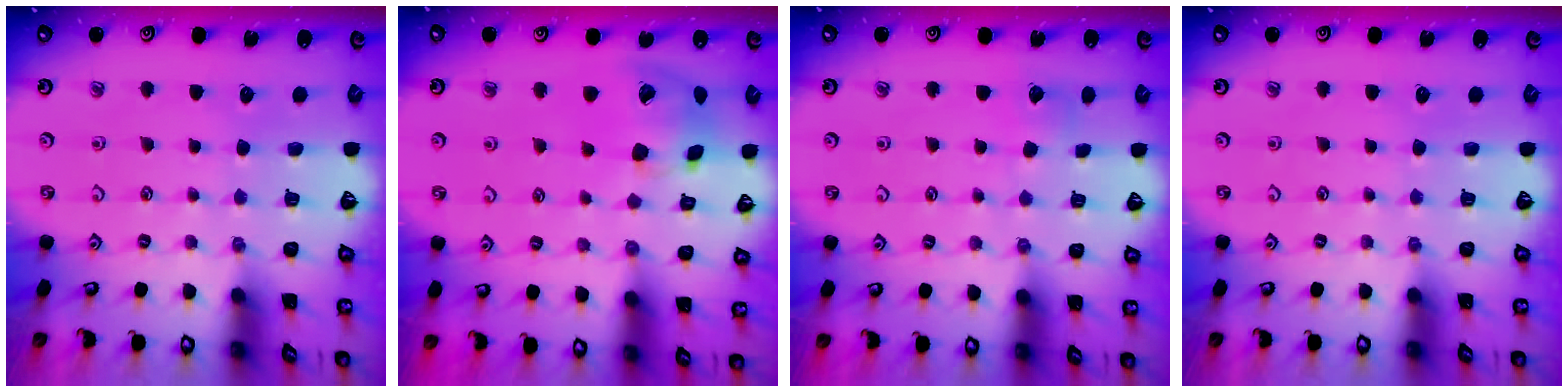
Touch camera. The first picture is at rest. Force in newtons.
{"total": 14.4, "press": 14.2, "slide": 2.3}
{"total": 4.4, "press": 4.4, "slide": 0.6}
{"total": 0.0}